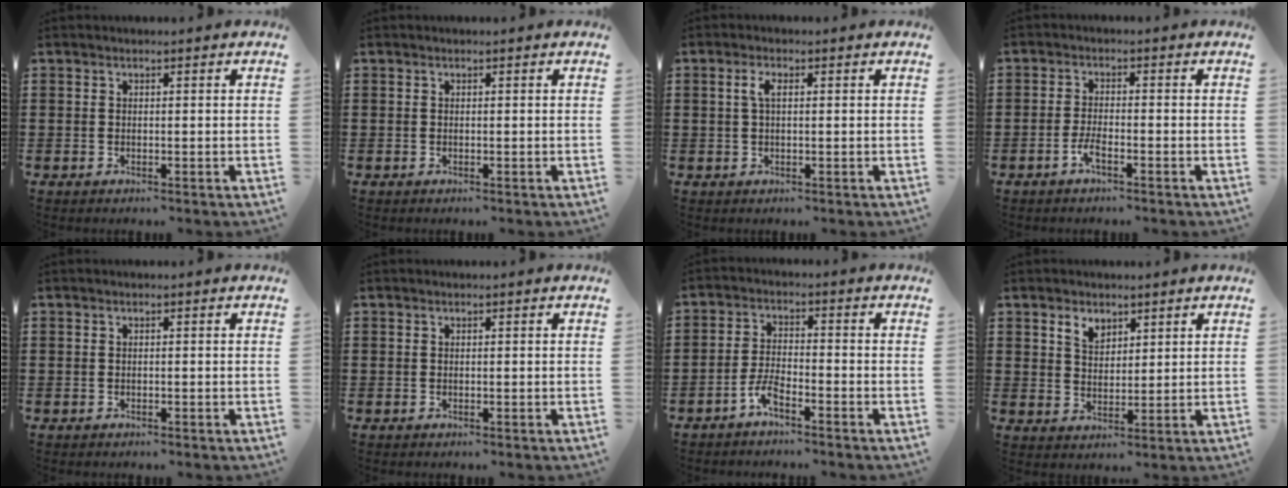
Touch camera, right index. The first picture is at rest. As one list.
[{"total": 0.0}, {"total": 2.2, "force": [0.4, 0.8, 2.0], "torque": [-0.041, 0.006, 0.005]}, {"total": 2.7, "force": [-1.5, 0.3, 2.2], "torque": [-0.054, -0.007, -0.031]}, {"total": 0.0}, {"total": 0.0}, {"total": 3.8, "force": [-2.9, 0.6, 2.4], "torque": [-0.066, -0.003, -0.060]}, {"total": 3.3, "force": [2.4, 2.0, 1.1], "torque": [-0.030, 0.006, 0.045]}]